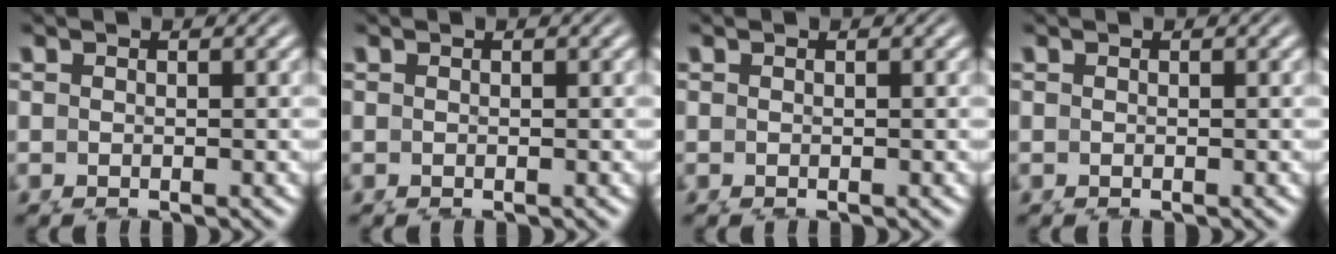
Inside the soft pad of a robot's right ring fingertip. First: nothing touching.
{"total": 0.0}
{"total": 0.0}
{"total": 0.0}